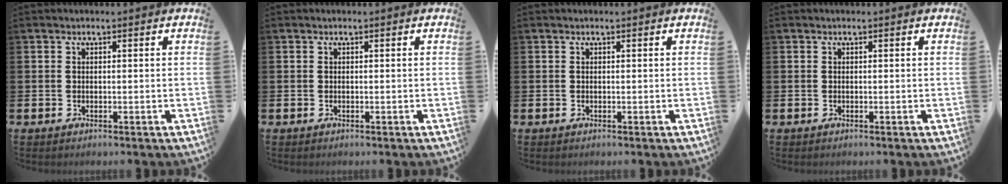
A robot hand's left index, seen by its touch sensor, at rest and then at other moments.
{"total": 0.0}
{"total": 0.0}
{"total": 0.0}